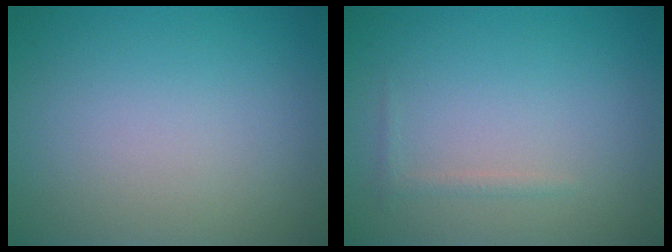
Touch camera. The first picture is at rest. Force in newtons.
{"total": 0.7, "press": 0.7, "slide": 0.0}